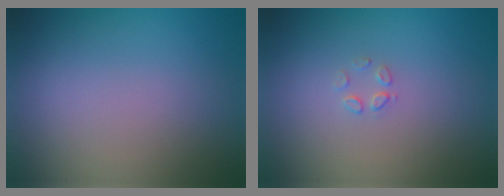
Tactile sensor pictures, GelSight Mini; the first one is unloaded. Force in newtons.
{"total": 1.0, "press": 1.0, "slide": 0.1}